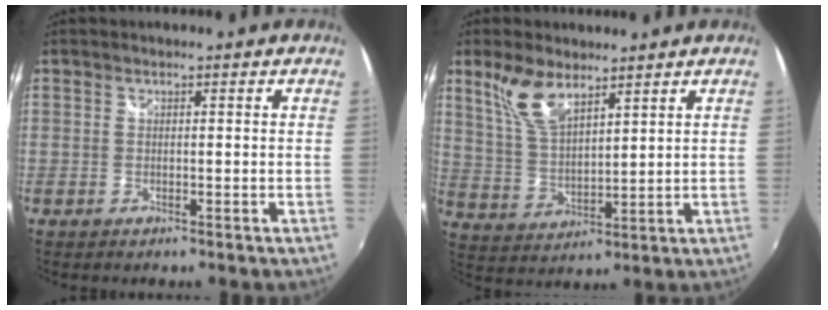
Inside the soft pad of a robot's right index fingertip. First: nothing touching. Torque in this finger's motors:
{"motor_torque": [0.18, 0.27, 0.43, 0.11]}